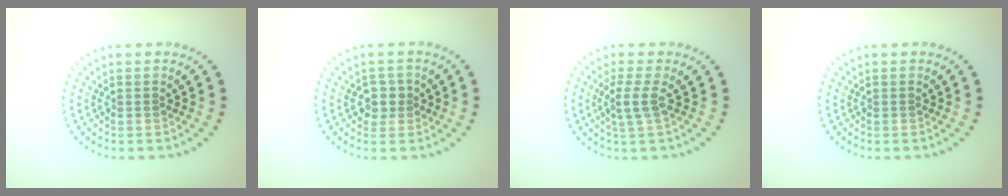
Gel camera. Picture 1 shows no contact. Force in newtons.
{"total": 1.6, "press": 1.4, "slide": 0.8}
{"total": 2.0, "press": 1.6, "slide": 1.2}
{"total": 0.0}